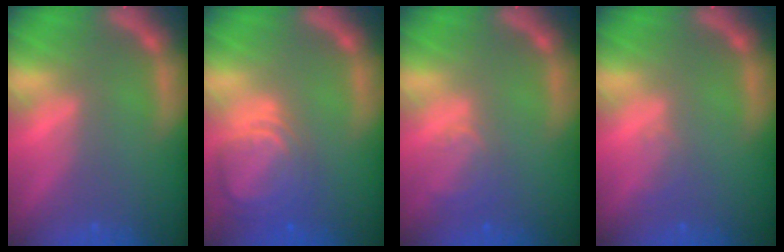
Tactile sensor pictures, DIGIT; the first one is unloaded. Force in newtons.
{"total": 6.5}
{"total": 2.5}
{"total": 1.0}